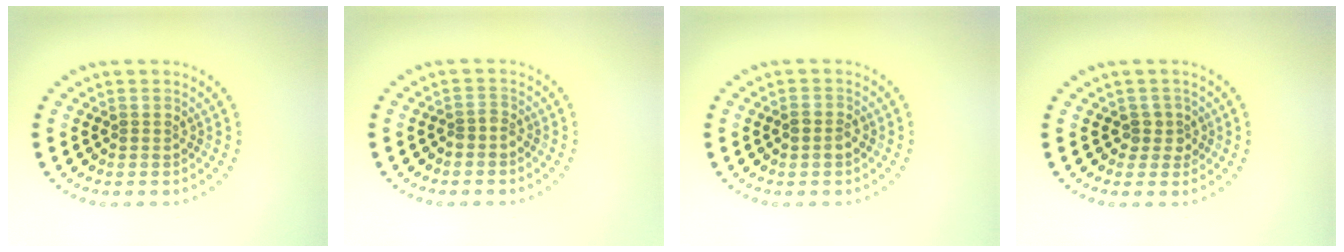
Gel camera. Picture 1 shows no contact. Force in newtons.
{"total": 1.0, "press": 0.5, "slide": 0.8}
{"total": 1.3, "press": 1.3, "slide": 0.3}
{"total": 1.5, "press": 1.2, "slide": 0.9}